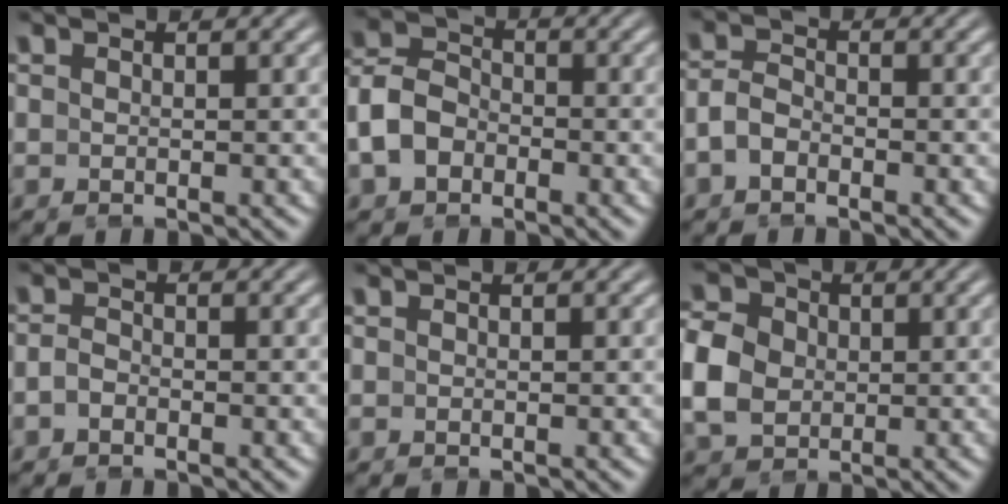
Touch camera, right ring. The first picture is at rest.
{"total": 5.5, "force": [-1.5, 4.8, 2.3], "torque": [-0.058, -0.012, -0.025]}
{"total": 2.4, "force": [-1.4, 1.7, 1.0], "torque": [-0.032, -0.008, -0.024]}
{"total": 1.3, "force": [-1.2, 0.5, 0.3], "torque": [-0.017, -0.011, -0.017]}
{"total": 0.0}
{"total": 6.5, "force": [0.5, 5.6, 3.2], "torque": [-0.073, -0.013, 0.013]}